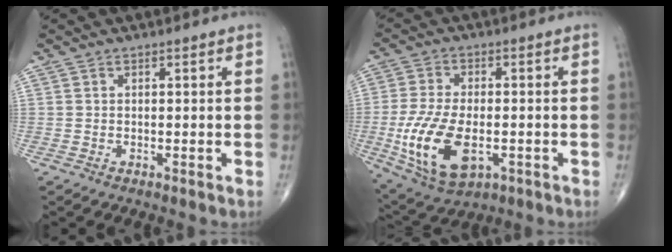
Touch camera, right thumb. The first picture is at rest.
{"total": 14.9, "force": [-3.5, 8.0, 12.1], "torque": [-0.239, -0.005, -0.050]}